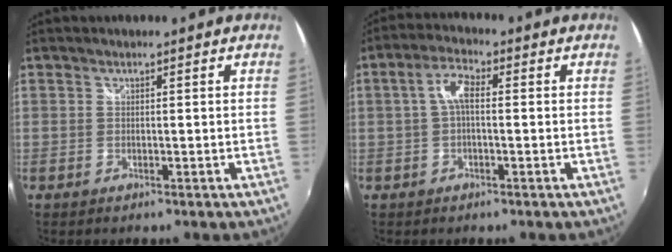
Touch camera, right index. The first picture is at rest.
{"total": 4.6, "force": [0.1, 1.8, 4.3], "torque": [-0.086, 0.015, 0.001]}